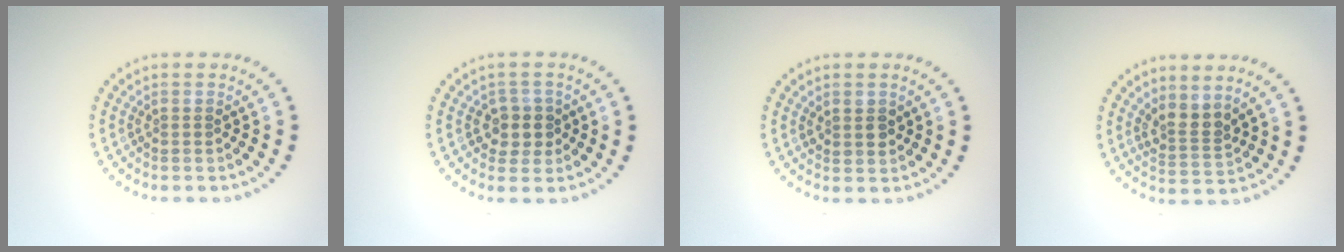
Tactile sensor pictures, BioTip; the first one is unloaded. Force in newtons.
{"total": 2.4, "press": 2.2, "slide": 0.9}
{"total": 1.5, "press": 1.4, "slide": 0.6}
{"total": 2.5, "press": 1.9, "slide": 1.6}